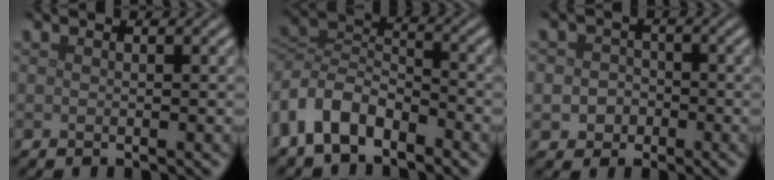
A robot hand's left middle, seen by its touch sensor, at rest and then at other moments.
{"total": 6.2, "force": [-3.4, 3.6, 3.6], "torque": [-0.071, 0.003, -0.079]}
{"total": 2.5, "force": [-0.6, 2.3, 0.9], "torque": [0.006, 0.000, -0.020]}